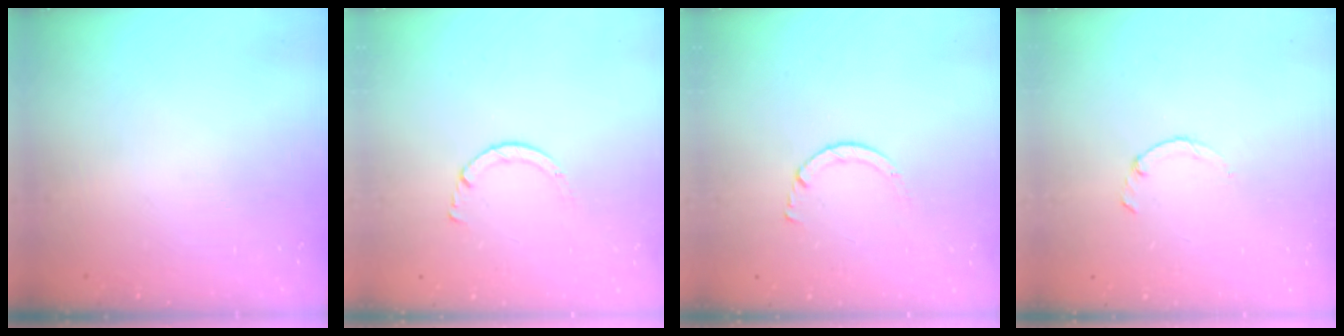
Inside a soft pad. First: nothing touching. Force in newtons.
{"total": 2.7, "press": 2.7, "slide": 0.3}
{"total": 2.7, "press": 2.7, "slide": 0.3}
{"total": 1.5, "press": 1.4, "slide": 0.3}